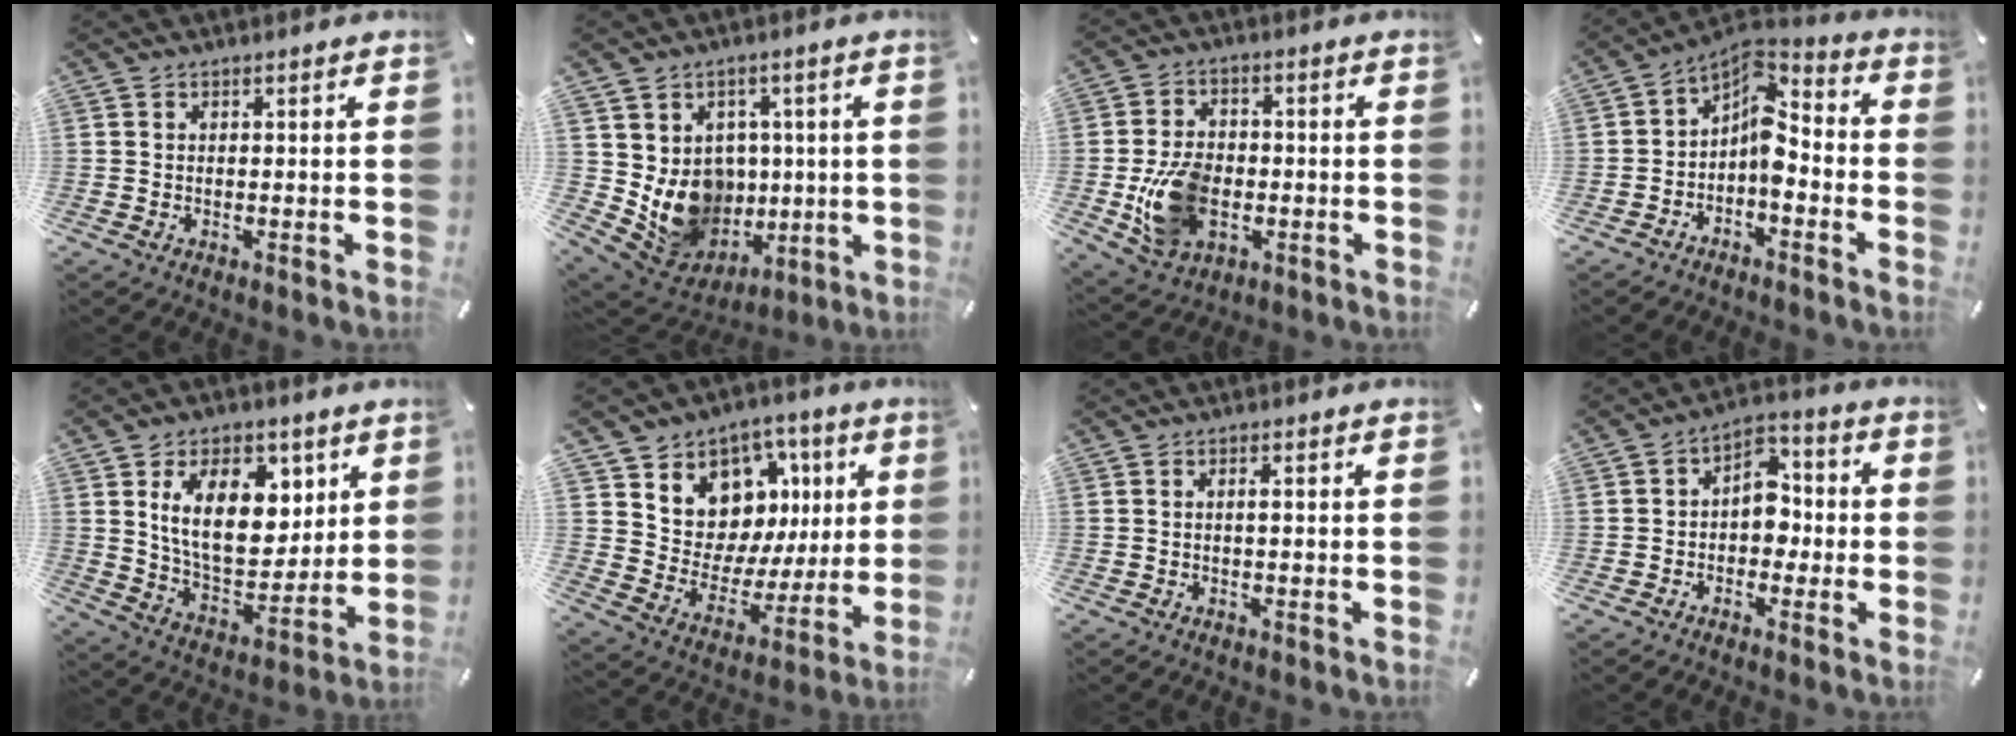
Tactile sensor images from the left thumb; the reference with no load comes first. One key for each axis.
{"total": 12.8, "fx": 0.3, "fy": 12.0, "fz": 4.4, "tx": -0.084, "ty": -0.027, "tz": 0.027}
{"total": 13.0, "fx": -2.6, "fy": 9.5, "fz": 8.5, "tx": -0.174, "ty": 0.004, "tz": -0.043}
{"total": 8.4, "fx": -1.8, "fy": 5.4, "fz": 6.2, "tx": -0.103, "ty": -0.008, "tz": -0.036}
{"total": 17.0, "fx": 6.5, "fy": 10.8, "fz": 11.4, "tx": -0.191, "ty": -0.018, "tz": 0.116}
{"total": 10.0, "fx": 4.2, "fy": 8.9, "fz": 1.6, "tx": -0.024, "ty": -0.061, "tz": 0.083}
{"total": 1.5, "fx": 0.1, "fy": 0.4, "fz": 1.5, "tx": -0.028, "ty": 0.002, "tz": 0.000}
{"total": 7.8, "fx": -0.8, "fy": 6.0, "fz": 4.9, "tx": -0.061, "ty": 0.008, "tz": -0.020}